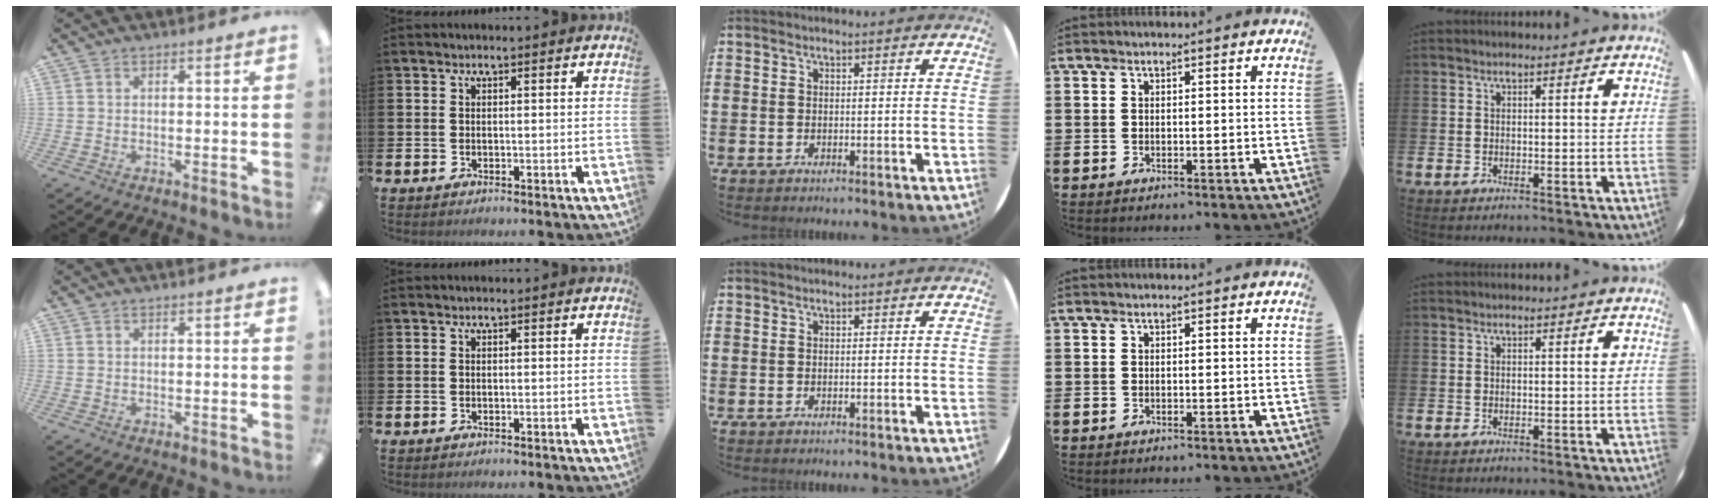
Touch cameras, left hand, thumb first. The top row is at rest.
{}